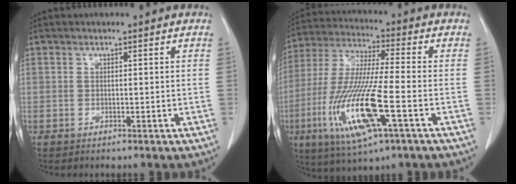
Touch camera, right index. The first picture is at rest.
{"total": 16.8, "force": [-5.7, 1.8, 15.7], "torque": [-0.331, -0.026, -0.103]}